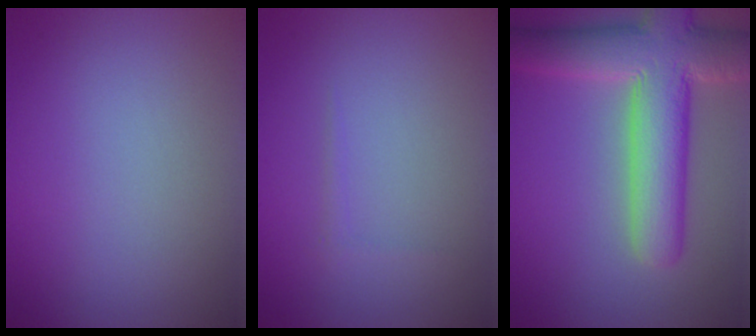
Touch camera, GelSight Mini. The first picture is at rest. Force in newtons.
{"total": 0.5, "press": 0.5, "slide": 0.1}
{"total": 9.5, "press": 9.4, "slide": 0.8}